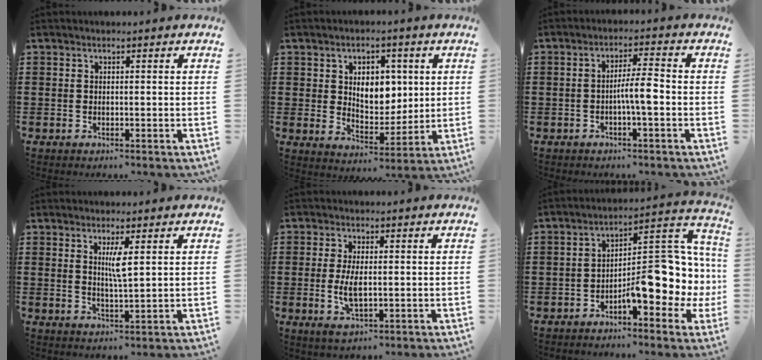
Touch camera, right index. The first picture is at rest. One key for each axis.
{"total": 6.4, "fx": 1.7, "fy": 4.6, "fz": 4.0, "tx": -0.073, "ty": 0.008, "tz": 0.025}
{"total": 4.7, "fx": -0.9, "fy": 0.6, "fz": 4.6, "tx": -0.082, "ty": 0.003, "tz": -0.020}
{"total": 3.2, "fx": 1.1, "fy": 0.3, "fz": 3.0, "tx": -0.061, "ty": 0.001, "tz": 0.016}
{"total": 4.9, "fx": -0.4, "fy": 1.9, "fz": 4.4, "tx": -0.103, "ty": -0.008, "tz": -0.013}
{"total": 10.2, "fx": -2.2, "fy": 3.9, "fz": 9.1, "tx": -0.117, "ty": -0.029, "tz": -0.049}